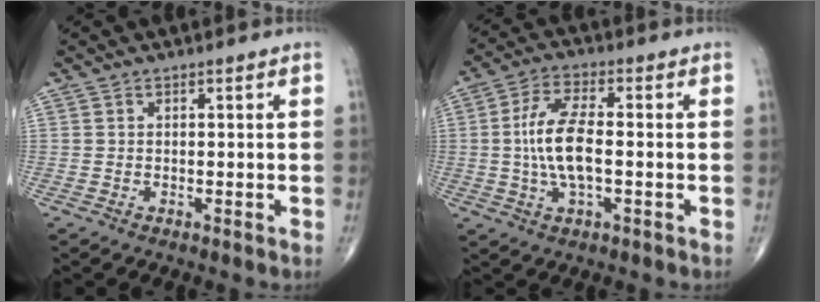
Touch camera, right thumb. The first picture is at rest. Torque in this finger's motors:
{"motor_torque": [-0.15, 1.39, 0.86, 0.52, 0.35]}